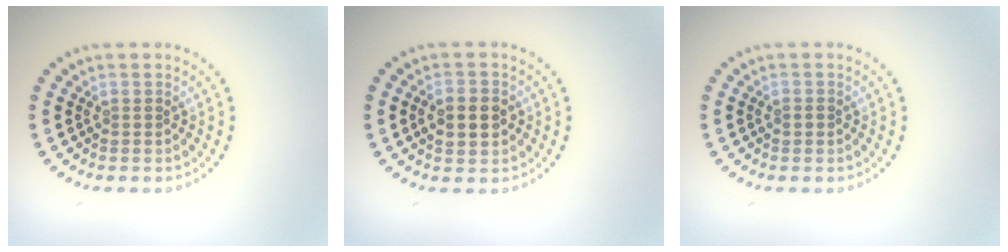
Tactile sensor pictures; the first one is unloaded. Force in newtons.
{"total": 4.0, "press": 4.0, "slide": 0.1}
{"total": 1.0, "press": 1.0, "slide": 0.2}